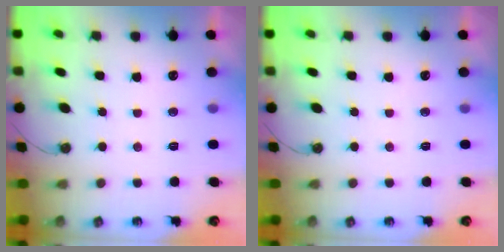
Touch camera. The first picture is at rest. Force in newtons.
{"total": 0.0}